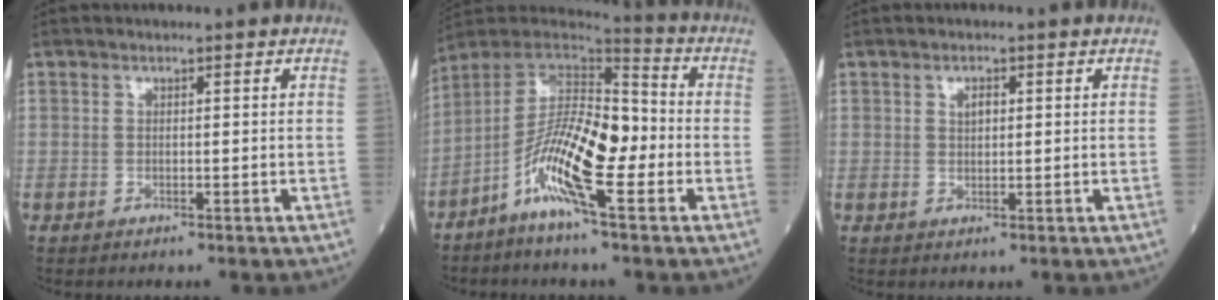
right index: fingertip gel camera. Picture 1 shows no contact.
{"total": 13.6, "force": [-4.4, 2.6, 12.6], "torque": [-0.231, 0.010, -0.085]}
{"total": 1.8, "force": [0.6, 0.9, 1.4], "torque": [-0.024, 0.001, 0.012]}